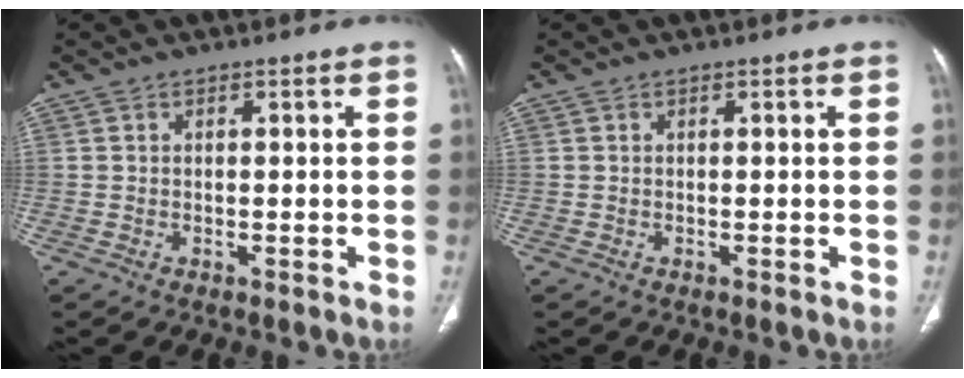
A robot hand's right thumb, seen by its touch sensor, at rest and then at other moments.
{"total": 0.0}